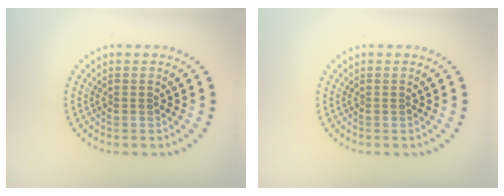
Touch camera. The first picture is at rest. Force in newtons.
{"total": 0.0}